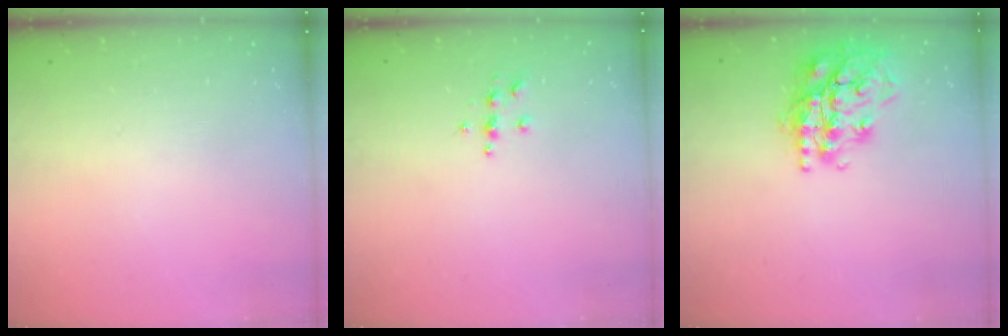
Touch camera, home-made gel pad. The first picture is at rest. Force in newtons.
{"total": 4.0, "press": 3.9, "slide": 0.6}
{"total": 20.3, "press": 20.3, "slide": 1.6}